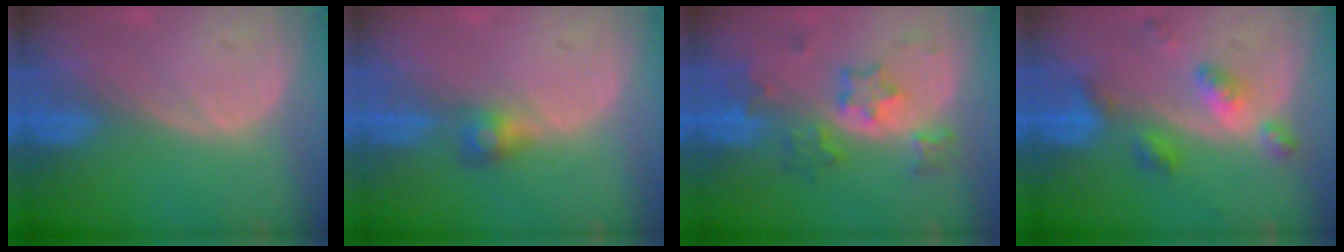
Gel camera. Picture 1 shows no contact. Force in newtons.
{"total": 2.6, "press": 2.5, "slide": 0.2}
{"total": 6.1, "press": 5.9, "slide": 1.4}
{"total": 6.0, "press": 5.2, "slide": 2.8}